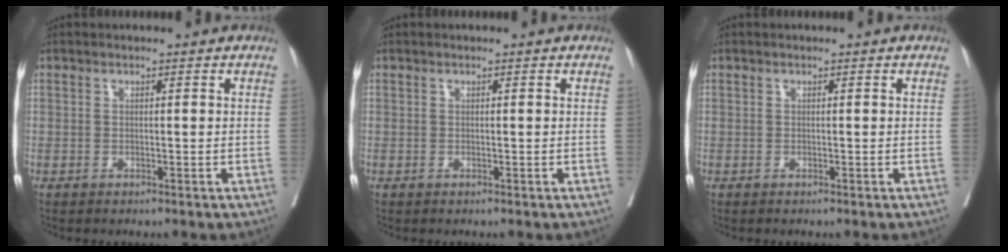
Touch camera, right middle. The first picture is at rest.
{"total": 0.0}
{"total": 0.0}